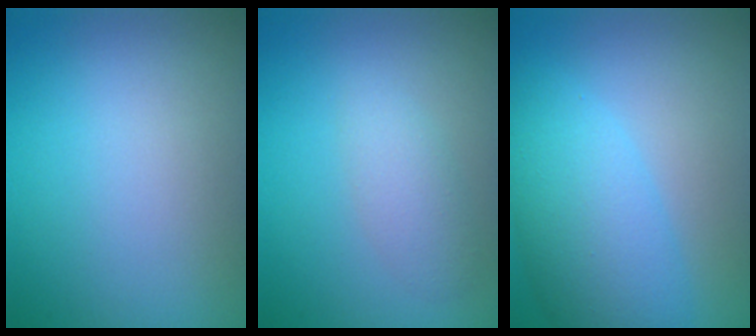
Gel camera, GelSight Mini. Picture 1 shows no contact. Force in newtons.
{"total": 1.9, "press": 1.9, "slide": 0.1}
{"total": 5.8, "press": 5.8, "slide": 0.2}